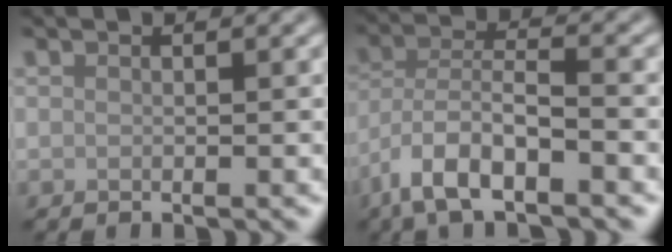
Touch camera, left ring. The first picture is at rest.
{"total": 7.1, "force": [-4.5, 2.3, 5.0], "torque": [-0.090, 0.003, -0.094]}